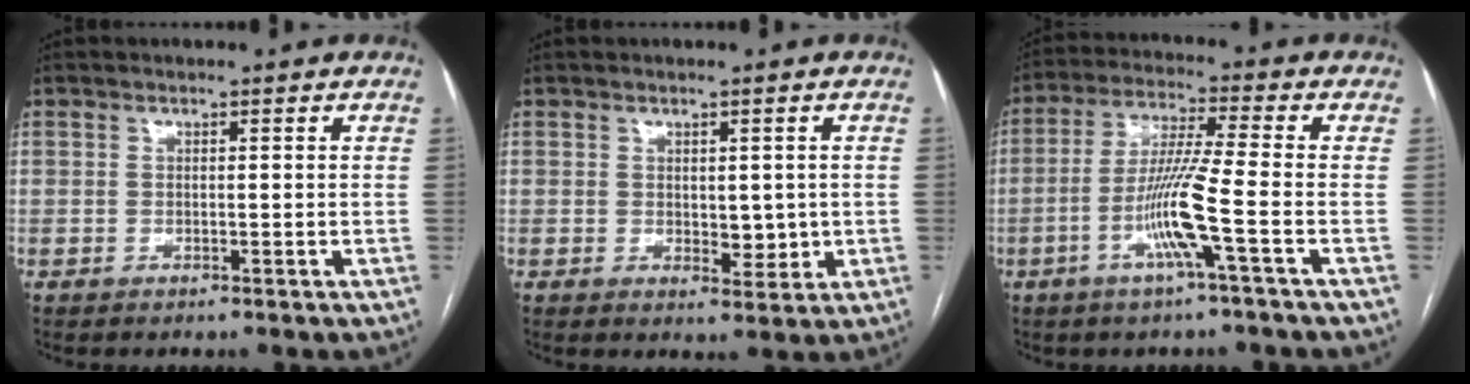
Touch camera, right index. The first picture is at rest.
{"total": 3.7, "force": [0.1, 2.1, 3.0], "torque": [-0.038, -0.005, 0.012]}
{"total": 9.4, "force": [-3.3, -1.2, 8.8], "torque": [-0.178, -0.003, -0.065]}